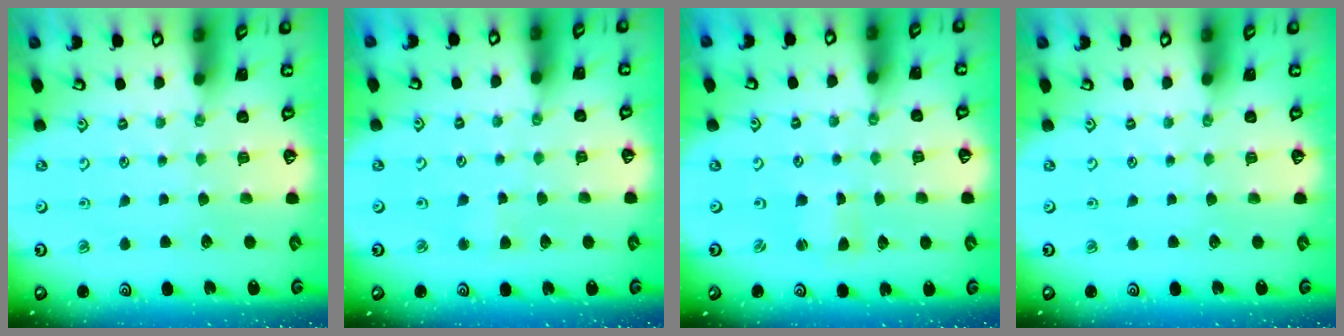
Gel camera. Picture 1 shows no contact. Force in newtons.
{"total": 2.7, "press": 2.6, "slide": 0.4}
{"total": 0.6, "press": 0.5, "slide": 0.2}
{"total": 0.0}